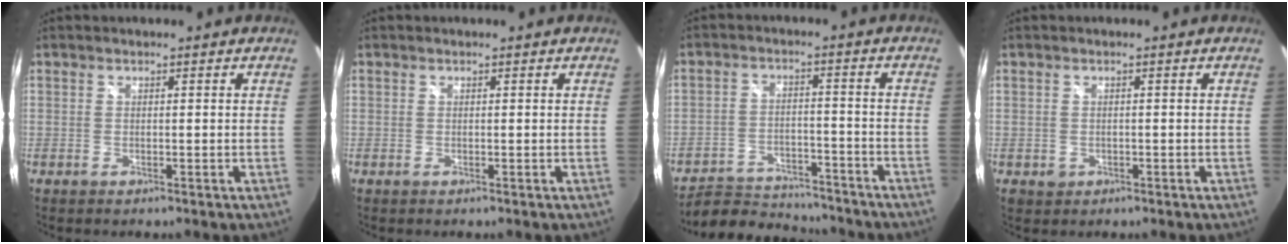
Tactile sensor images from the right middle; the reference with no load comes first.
{"total": 0.0}
{"total": 13.4, "force": [-12.3, 4.0, 3.8], "torque": [-0.094, 0.010, -0.181]}
{"total": 1.8, "force": [-0.5, 1.6, 0.5], "torque": [-0.011, -0.004, -0.005]}